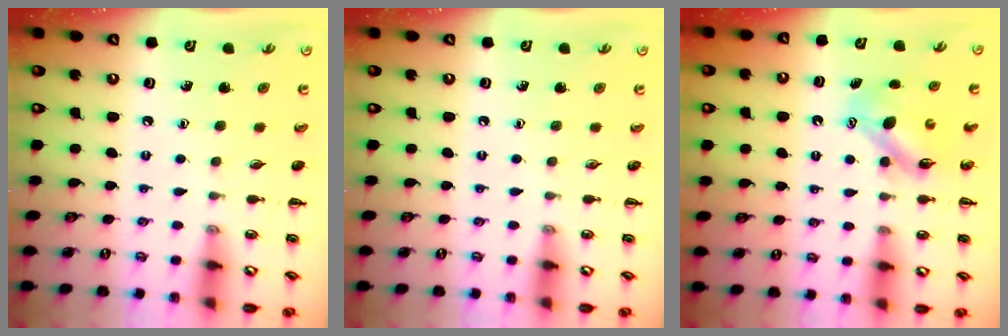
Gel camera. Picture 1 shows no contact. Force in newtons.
{"total": 0.0}
{"total": 6.6, "press": 6.6, "slide": 0.6}